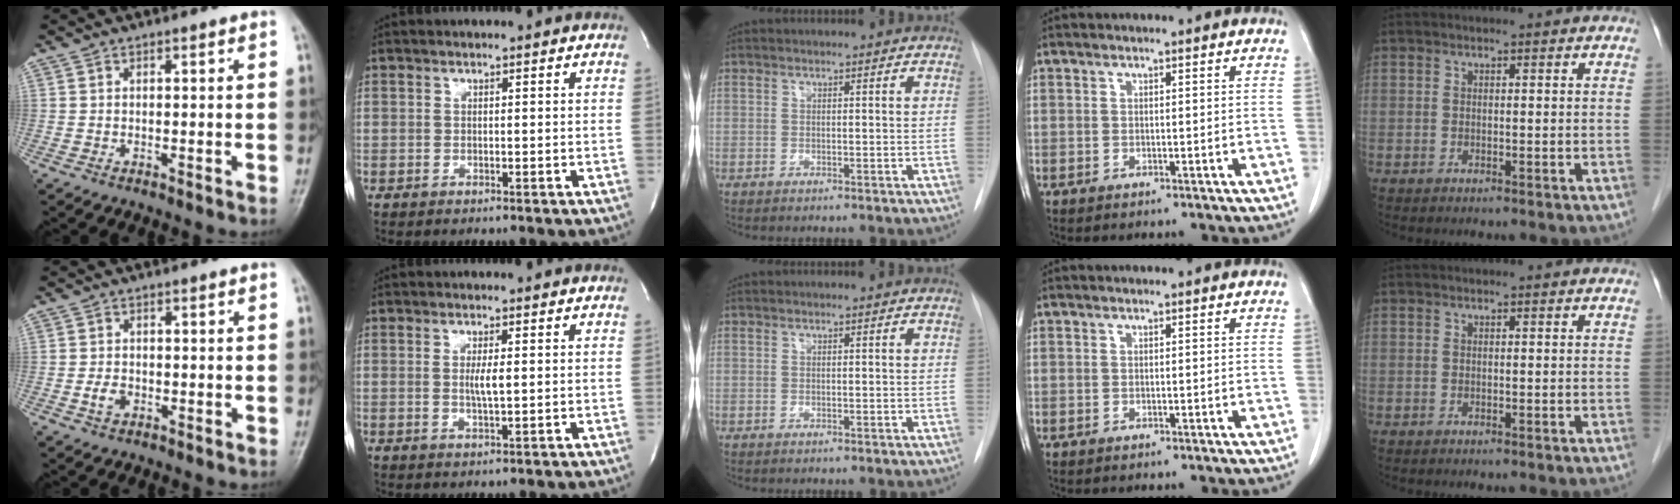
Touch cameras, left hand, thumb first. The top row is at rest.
{"thumb": {"total": 2.8, "force": [-0.9, 2.0, 1.6], "torque": [-0.027, 0.007, -0.018]}, "index": {"total": 2.6, "force": [0.2, 0.2, 2.6], "torque": [-0.053, -0.005, 0.003]}}